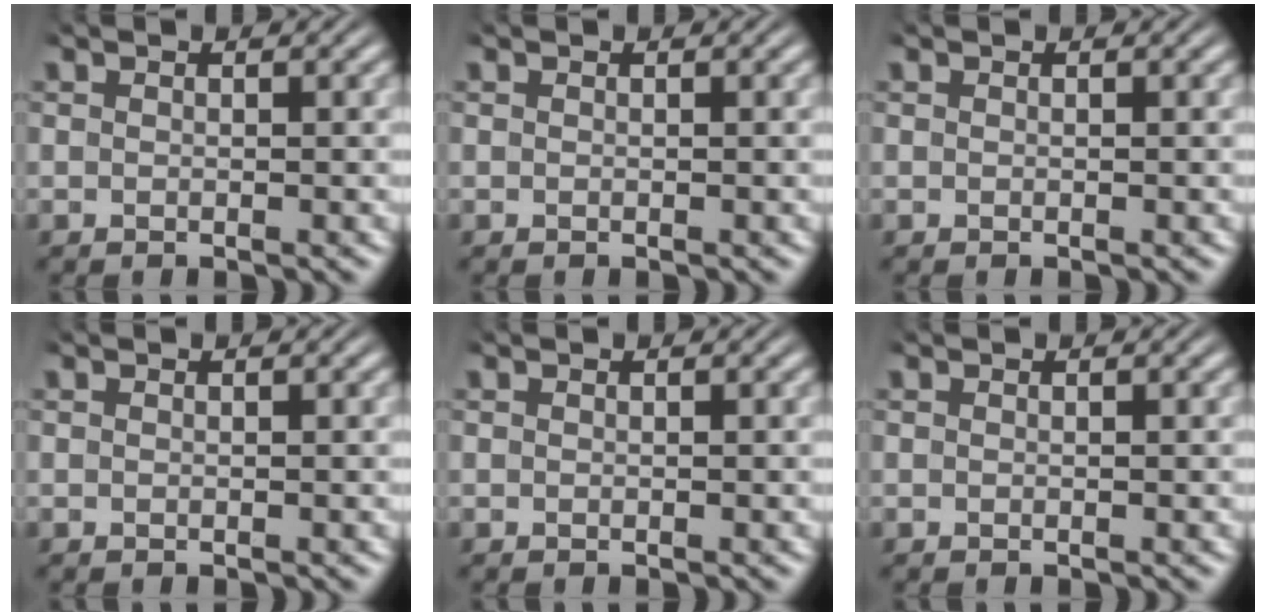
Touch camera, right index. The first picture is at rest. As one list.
[{"total": 0.0}, {"total": 0.0}, {"total": 0.0}, {"total": 0.0}, {"total": 0.0}]